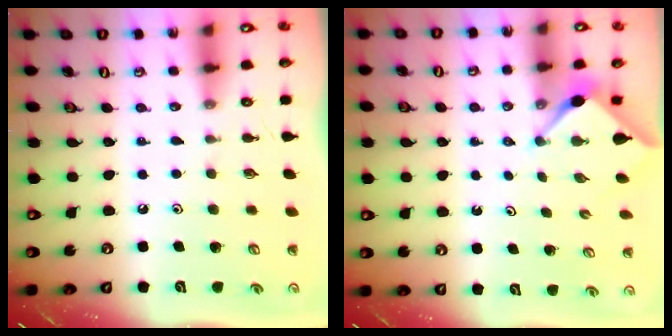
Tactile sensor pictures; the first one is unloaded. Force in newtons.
{"total": 3.1, "press": 3.1, "slide": 0.3}